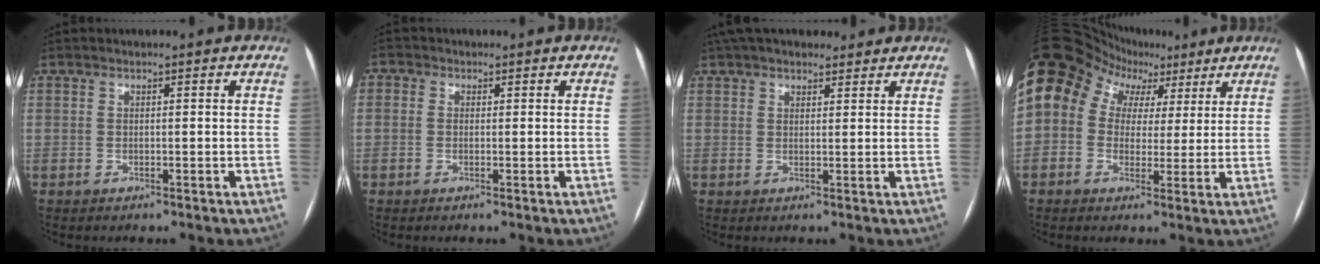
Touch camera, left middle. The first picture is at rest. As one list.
[{"total": 0.6, "force": [-0.1, 0.5, -0.2], "torque": [0.006, -0.005, -0.004]}, {"total": 9.7, "force": [8.1, 3.3, 4.2], "torque": [-0.066, 0.044, 0.127]}, {"total": 13.4, "force": [5.6, 10.4, 6.4], "torque": [-0.117, 0.070, 0.090]}]